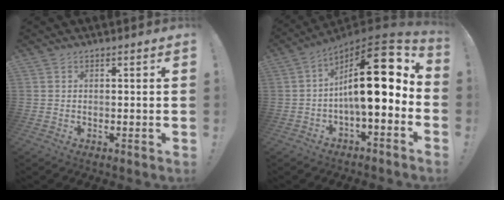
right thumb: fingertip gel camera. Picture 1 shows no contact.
{"total": 20.3, "force": [2.9, 6.2, 19.1], "torque": [-0.302, -0.016, 0.045]}